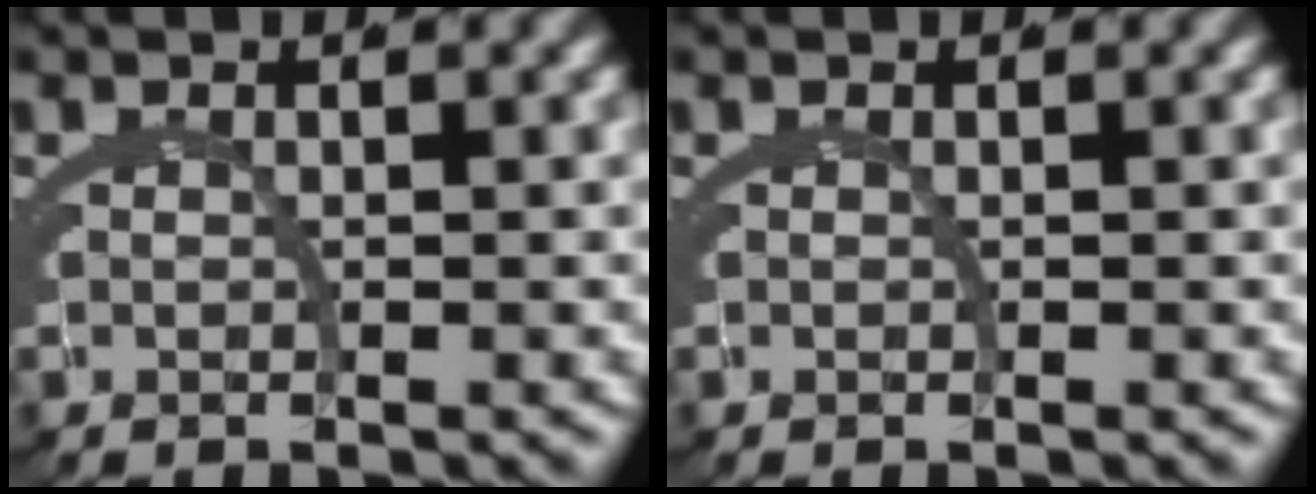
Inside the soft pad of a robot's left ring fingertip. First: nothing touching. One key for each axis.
{"total": 0.0}